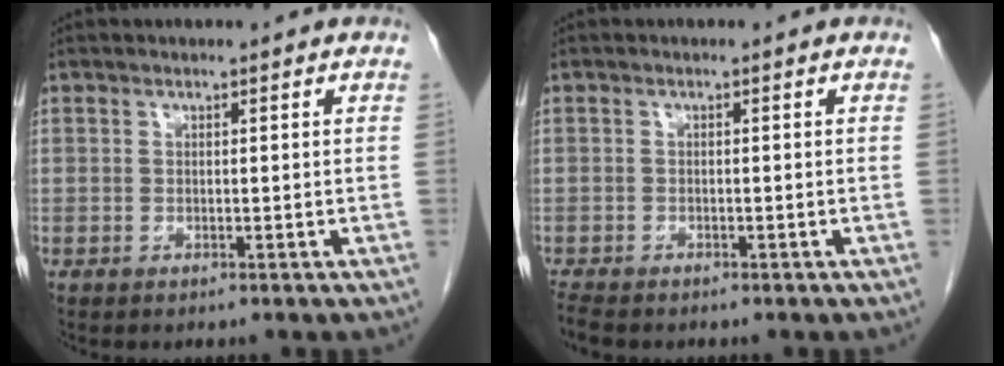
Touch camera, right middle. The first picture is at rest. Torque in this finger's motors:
{"motor_torque": [0.19, -0.13, -0.01, 0.02]}